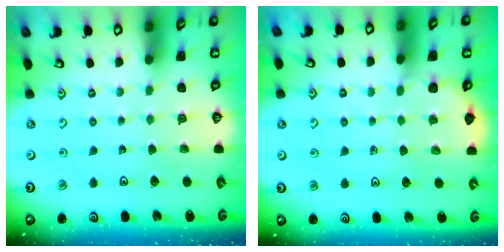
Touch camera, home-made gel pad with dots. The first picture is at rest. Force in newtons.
{"total": 2.4, "press": 2.4, "slide": 0.1}